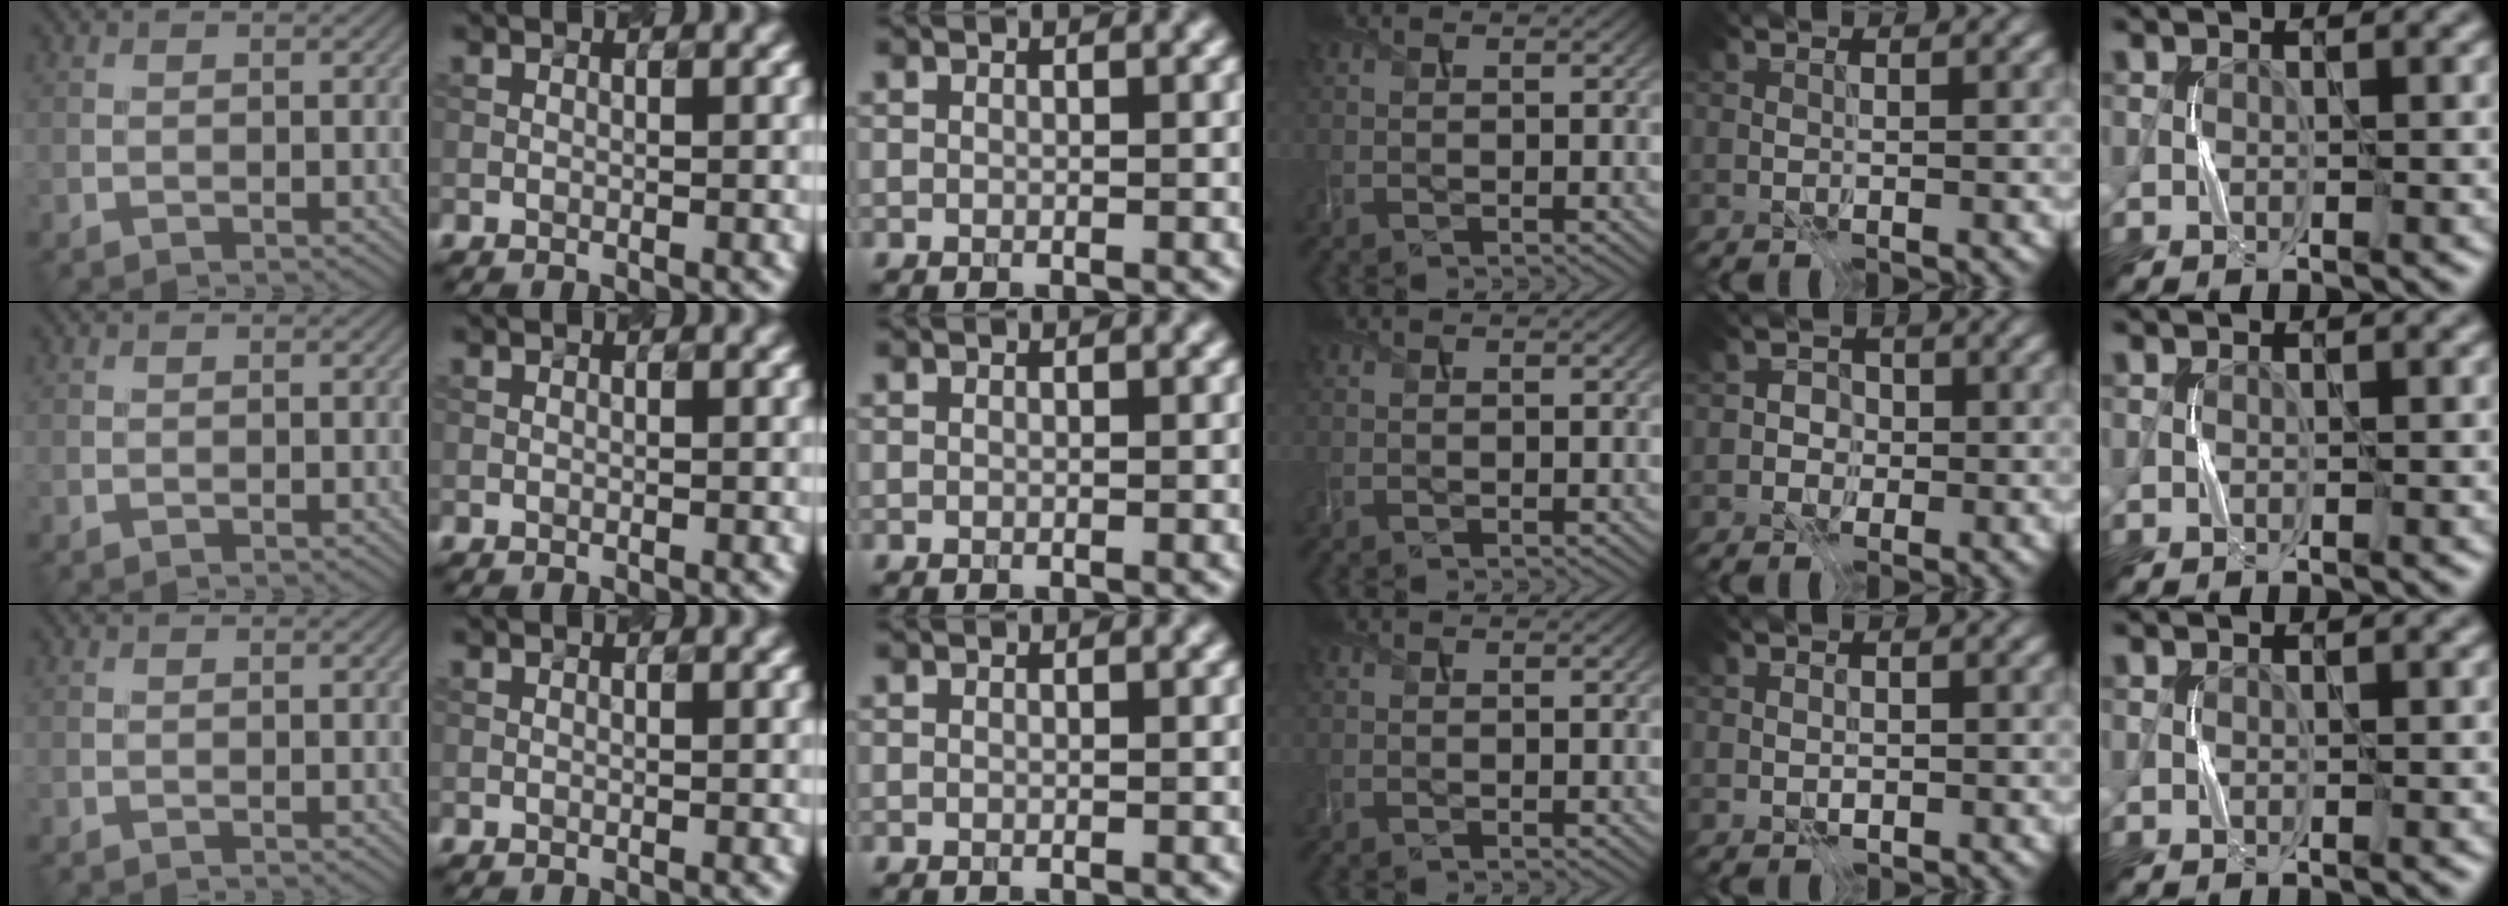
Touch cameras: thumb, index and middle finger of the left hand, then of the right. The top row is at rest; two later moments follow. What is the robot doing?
{"motion": "press", "object": "joystick"}